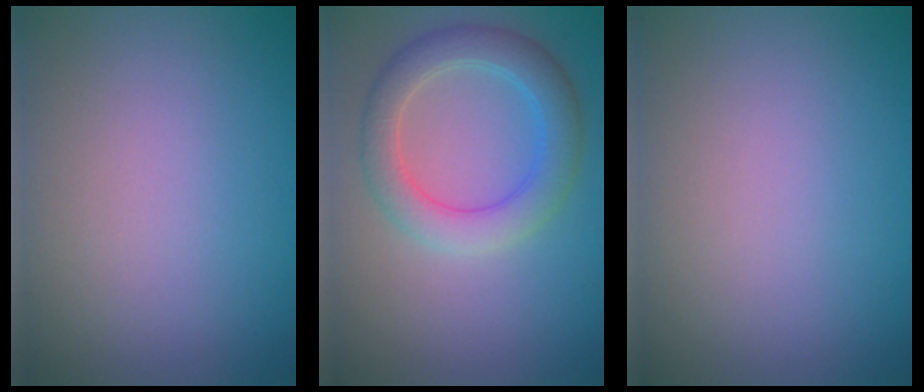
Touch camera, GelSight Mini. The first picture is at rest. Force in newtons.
{"total": 4.5, "press": 4.5, "slide": 0.1}
{"total": 0.0}